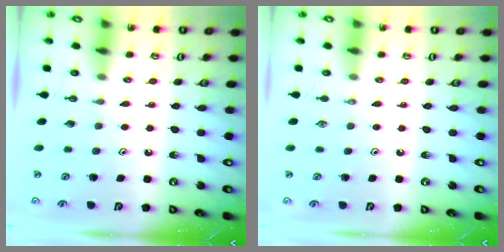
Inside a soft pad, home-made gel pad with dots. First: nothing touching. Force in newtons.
{"total": 0.0}